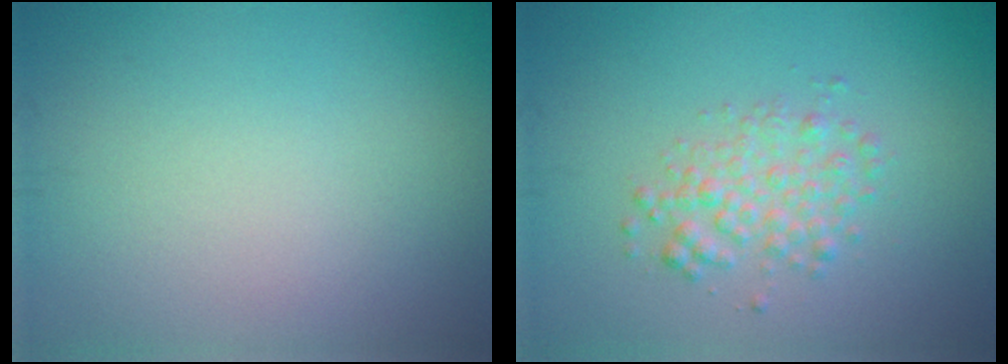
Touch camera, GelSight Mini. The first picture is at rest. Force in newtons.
{"total": 2.6, "press": 2.6, "slide": 0.0}